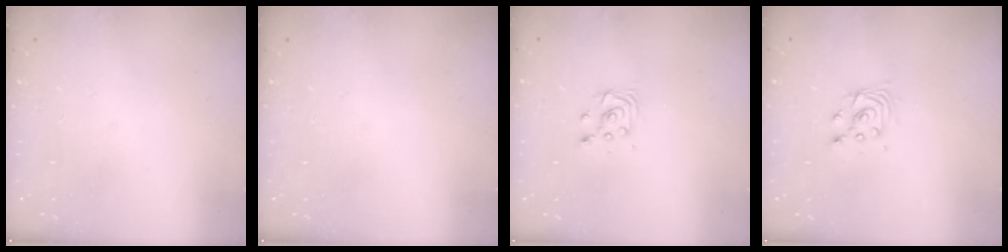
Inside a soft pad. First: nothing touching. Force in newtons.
{"total": 0.0}
{"total": 4.0, "press": 3.9, "slide": 0.5}
{"total": 4.3, "press": 4.2, "slide": 0.3}